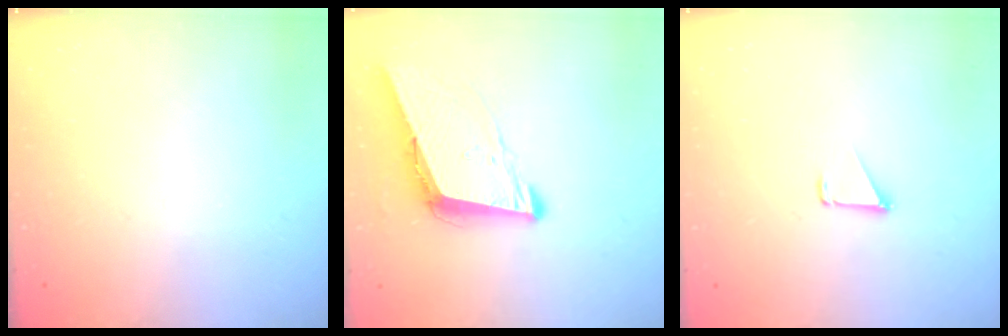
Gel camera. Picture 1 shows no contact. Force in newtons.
{"total": 8.9, "press": 8.2, "slide": 3.6}
{"total": 1.0, "press": 1.0, "slide": 0.1}